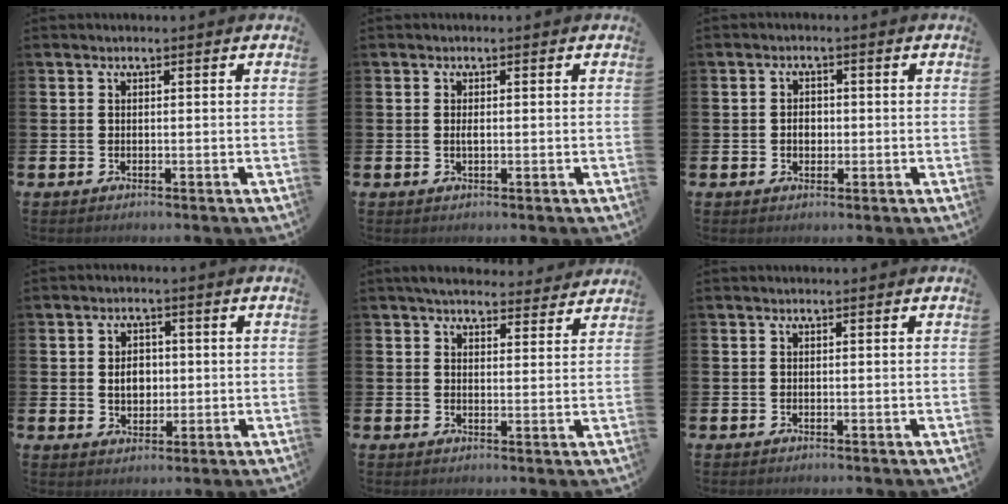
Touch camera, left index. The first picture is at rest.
{"total": 0.9, "force": [0.0, 0.3, 0.8], "torque": [-0.010, -0.002, -0.002]}
{"total": 2.1, "force": [-0.2, 1.6, 1.3], "torque": [-0.003, -0.002, -0.010]}
{"total": 3.7, "force": [0.4, 2.8, 2.3], "torque": [-0.030, 0.003, -0.001]}
{"total": 4.5, "force": [4.3, 1.3, 0.8], "torque": [-0.012, -0.022, 0.075]}
{"total": 0.0}